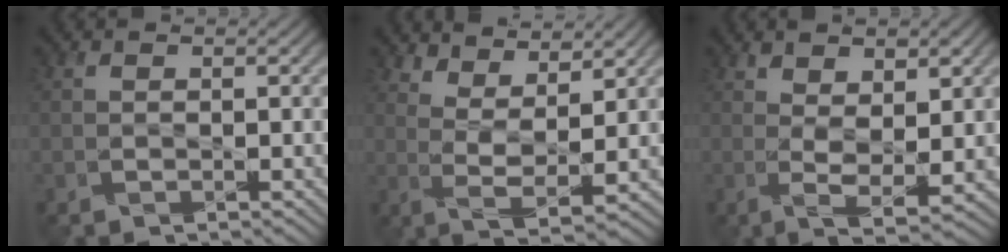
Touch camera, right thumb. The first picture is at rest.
{"total": 6.4, "force": [5.0, 0.7, 3.9], "torque": [-0.083, -0.017, 0.096]}
{"total": 5.8, "force": [1.8, 1.2, 5.3], "torque": [-0.087, -0.007, 0.031]}